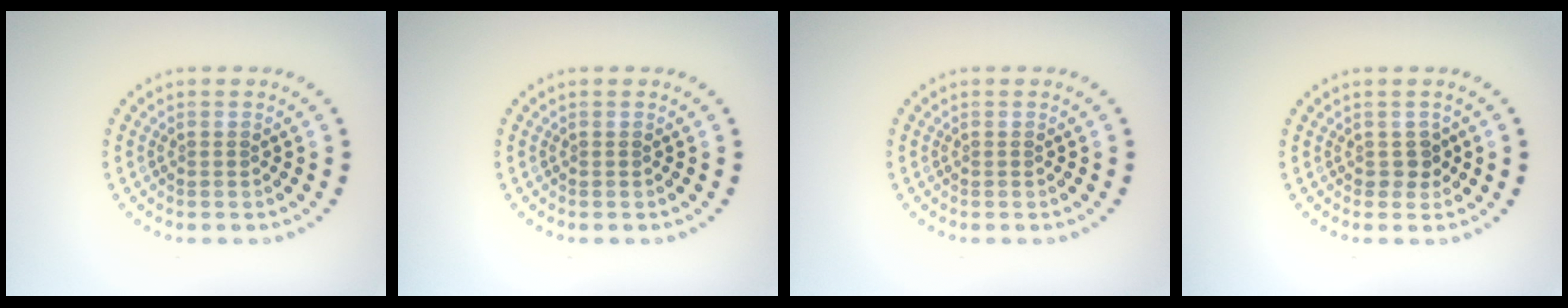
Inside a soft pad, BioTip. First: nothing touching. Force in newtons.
{"total": 0.0}
{"total": 0.0}
{"total": 1.3, "press": 1.1, "slide": 0.7}